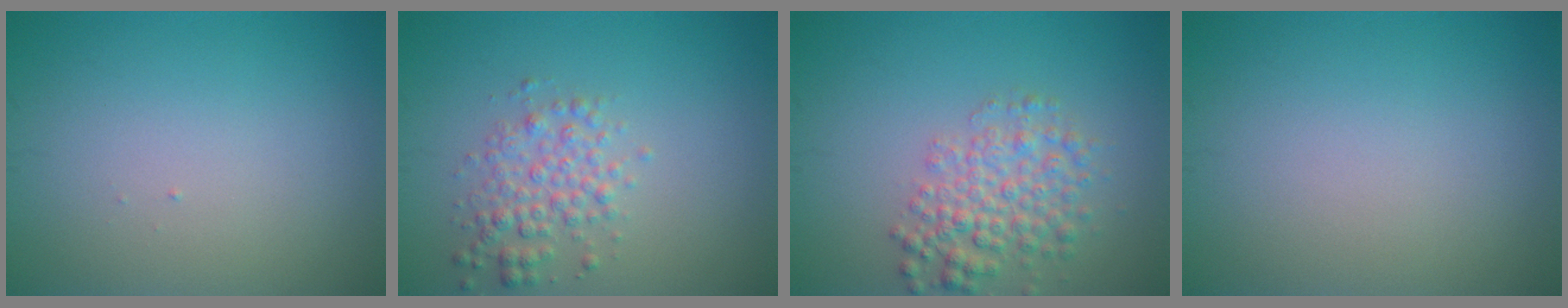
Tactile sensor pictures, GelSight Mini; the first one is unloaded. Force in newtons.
{"total": 2.8, "press": 2.8, "slide": 0.0}
{"total": 4.0, "press": 4.0, "slide": 0.2}
{"total": 0.0}